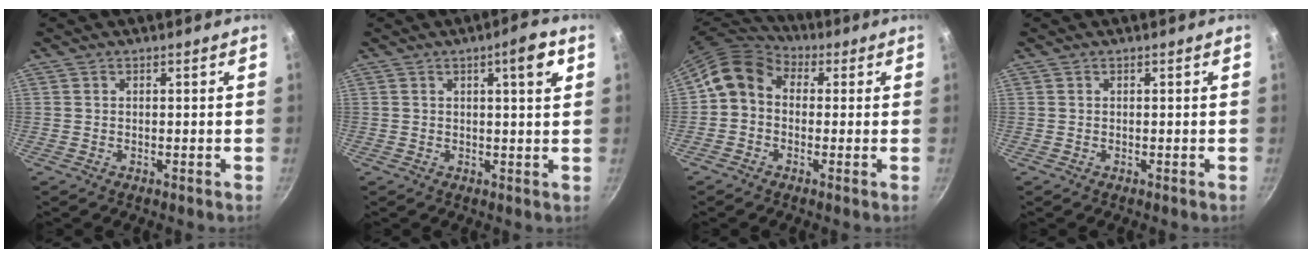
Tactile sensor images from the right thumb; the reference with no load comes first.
{"total": 5.8, "force": [2.2, 1.1, 5.2], "torque": [-0.064, -0.002, 0.026]}
{"total": 9.6, "force": [0.7, 7.8, 5.5], "torque": [-0.086, 0.028, -0.012]}
{"total": 0.0}